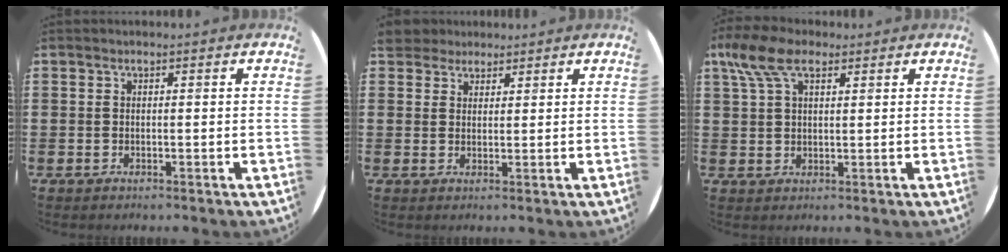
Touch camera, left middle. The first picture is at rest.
{"total": 3.4, "force": [3.0, 1.5, 0.1], "torque": [-0.005, 0.000, 0.057]}
{"total": 6.7, "force": [4.0, 3.3, 4.2], "torque": [-0.095, 0.008, 0.074]}